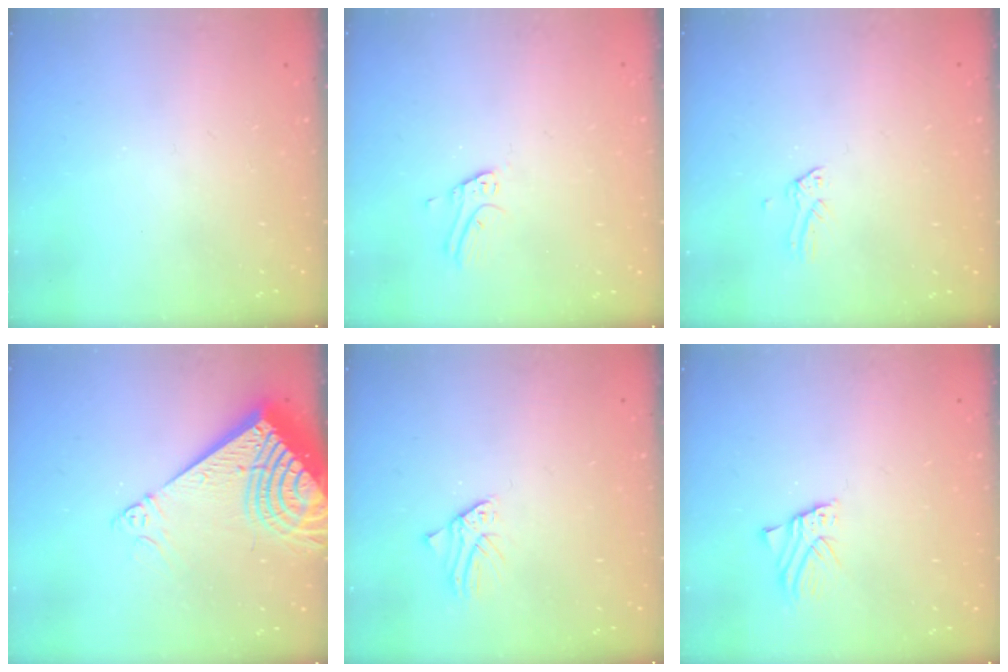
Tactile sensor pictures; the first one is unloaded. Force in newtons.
{"total": 4.6, "press": 4.6, "slide": 0.3}
{"total": 0.0}
{"total": 19.1, "press": 18.9, "slide": 2.6}
{"total": 1.1, "press": 1.1, "slide": 0.1}
{"total": 1.8, "press": 1.8, "slide": 0.1}